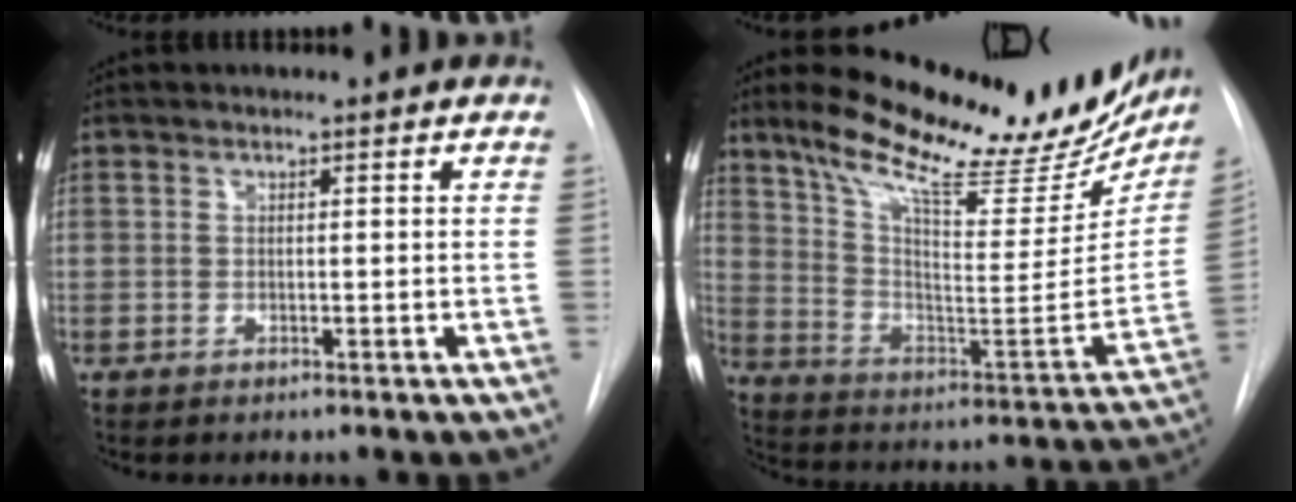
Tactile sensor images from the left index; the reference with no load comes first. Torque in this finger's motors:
{"motor_torque": [1.00, -1.13, 0.15, 0.05]}